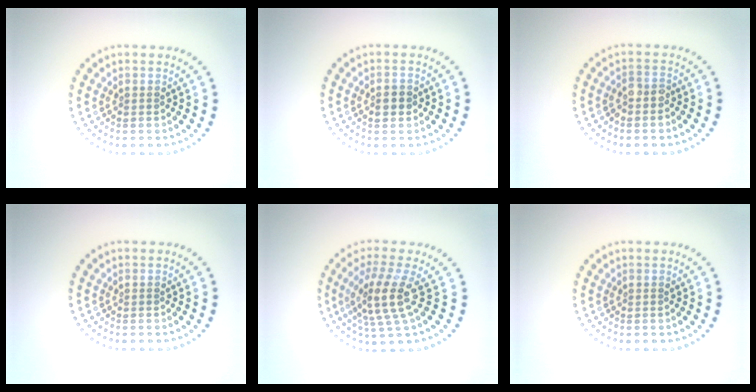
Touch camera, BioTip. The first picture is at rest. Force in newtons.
{"total": 1.9, "press": 1.9, "slide": 0.1}
{"total": 1.7, "press": 1.5, "slide": 0.8}
{"total": 0.0}
{"total": 4.1, "press": 3.1, "slide": 2.6}
{"total": 0.0}